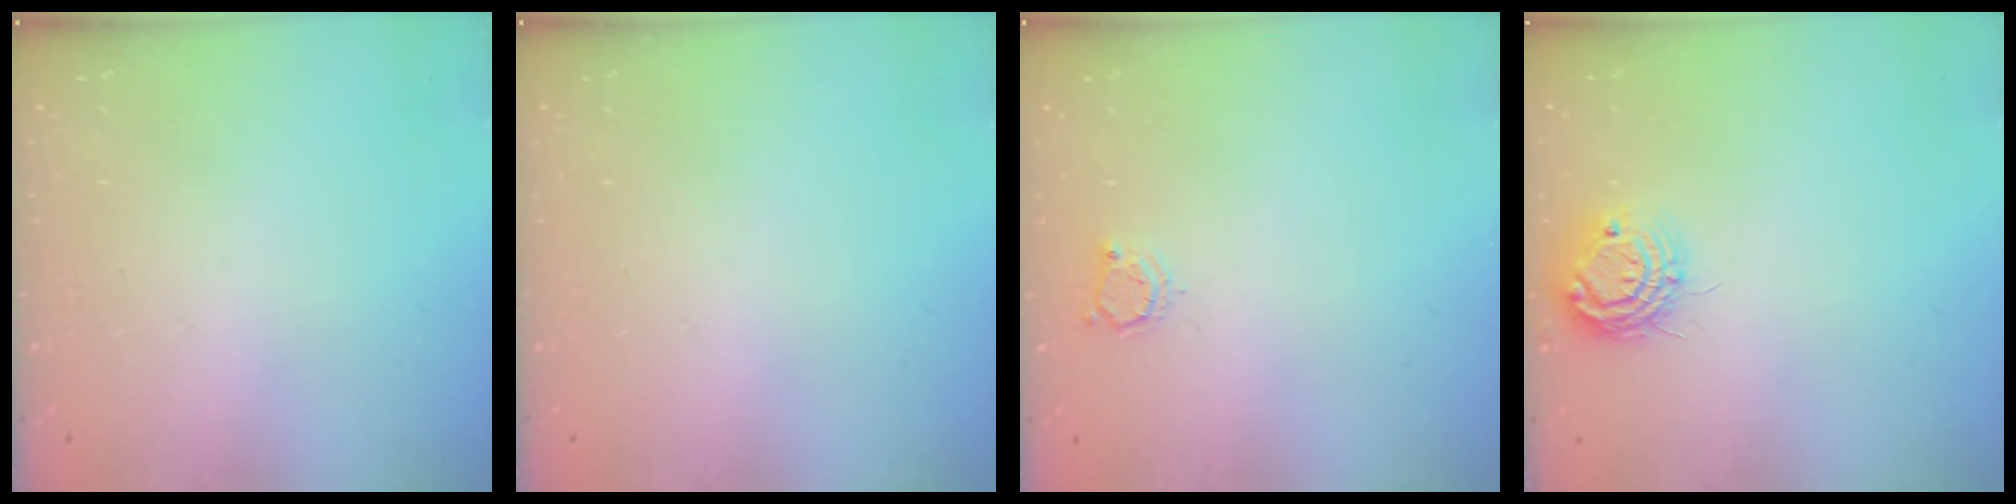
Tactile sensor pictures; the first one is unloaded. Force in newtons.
{"total": 0.0}
{"total": 3.3, "press": 3.3, "slide": 0.4}
{"total": 9.2, "press": 9.1, "slide": 0.6}